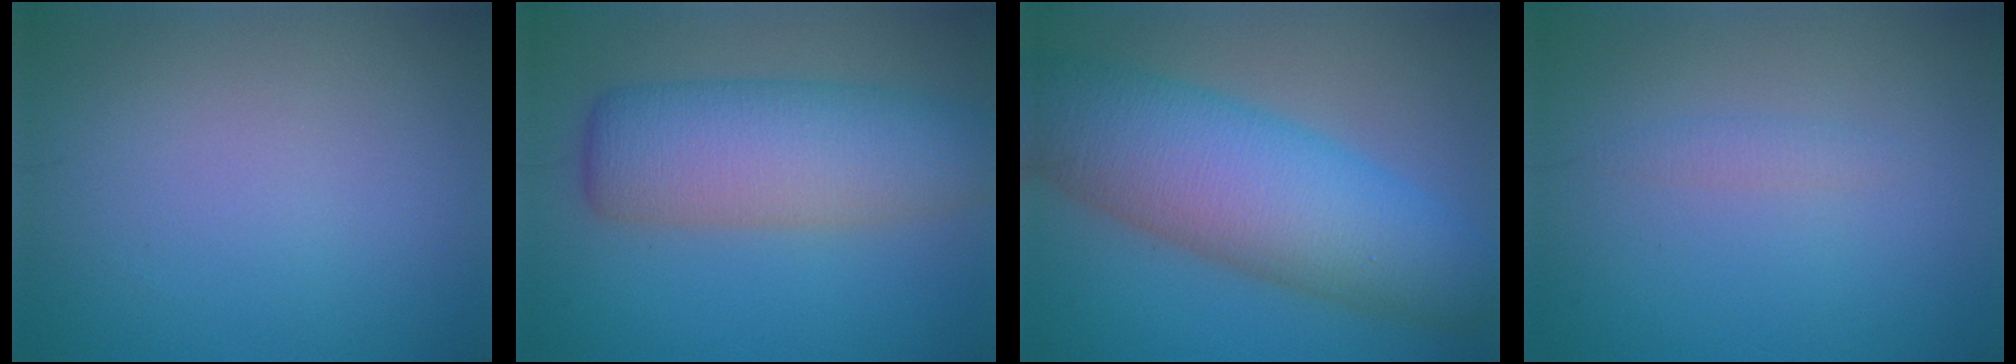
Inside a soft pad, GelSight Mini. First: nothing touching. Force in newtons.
{"total": 8.1, "press": 8.1, "slide": 0.2}
{"total": 10.8, "press": 10.8, "slide": 0.3}
{"total": 0.9, "press": 0.9, "slide": 0.0}